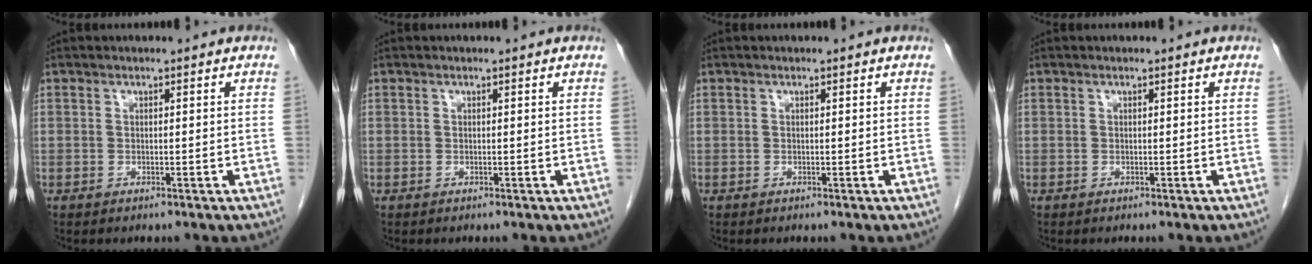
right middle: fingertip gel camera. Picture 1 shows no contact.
{"total": 0.0}
{"total": 0.0}
{"total": 0.0}